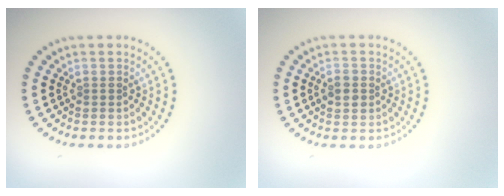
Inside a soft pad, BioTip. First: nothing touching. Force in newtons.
{"total": 2.1, "press": 2.1, "slide": 0.1}